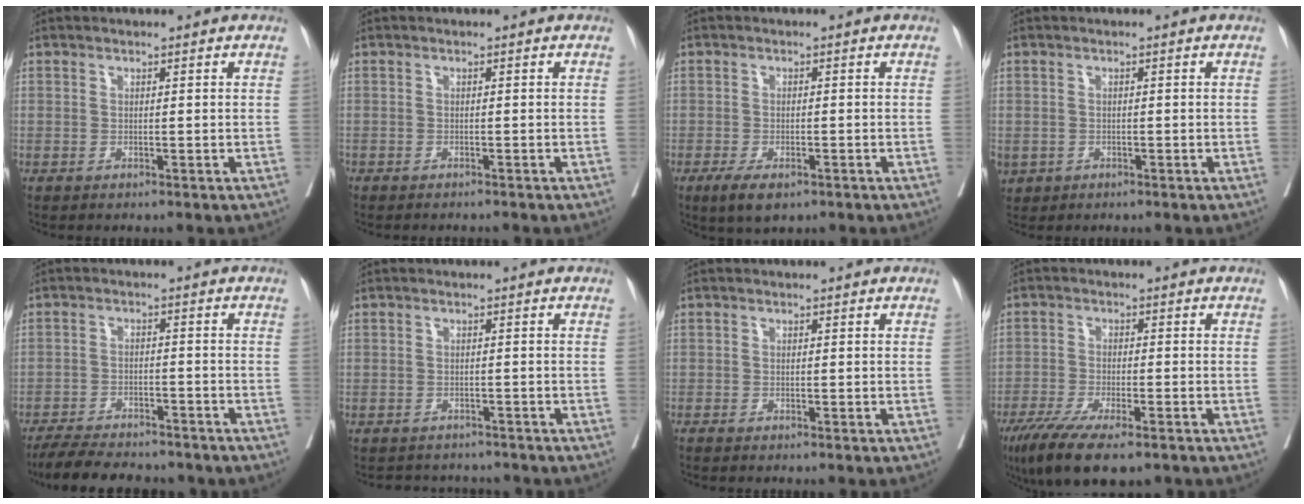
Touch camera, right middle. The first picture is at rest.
{"total": 1.6, "force": [-1.6, 0.3, 0.3], "torque": [-0.006, -0.002, -0.023]}
{"total": 4.6, "force": [-2.8, 1.7, 3.2], "torque": [-0.060, -0.009, -0.043]}
{"total": 3.0, "force": [-1.2, 2.6, 1.1], "torque": [-0.033, -0.006, -0.013]}
{"total": 12.4, "force": [-10.9, 3.1, 5.2], "torque": [-0.088, -0.007, -0.156]}
{"total": 4.3, "force": [-4.0, 1.3, -0.5], "torque": [0.007, 0.004, -0.055]}
{"total": 0.6, "force": [-0.6, -0.1, 0.1], "torque": [-0.008, -0.003, -0.013]}
{"total": 11.4, "force": [-8.0, 2.7, 7.7], "torque": [-0.124, -0.024, -0.128]}